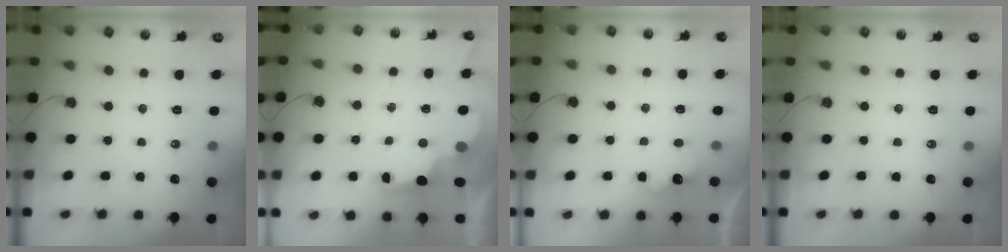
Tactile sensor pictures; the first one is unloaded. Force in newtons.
{"total": 2.9, "press": 2.8, "slide": 0.9}
{"total": 4.1, "press": 4.0, "slide": 0.8}
{"total": 0.0}